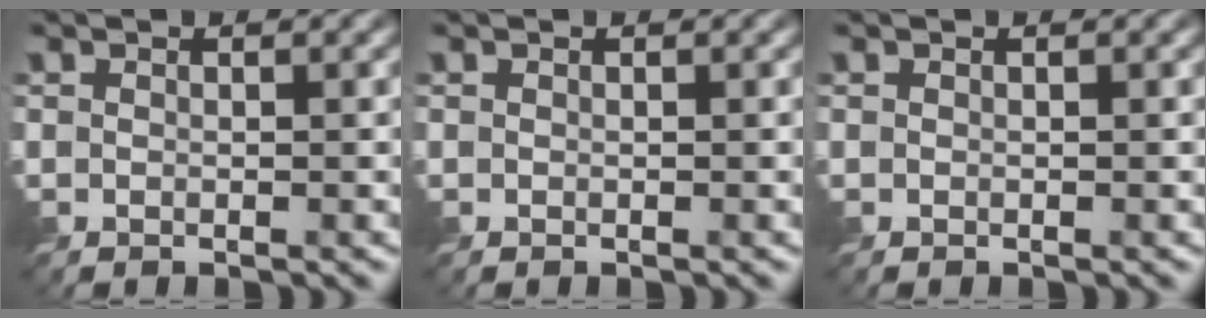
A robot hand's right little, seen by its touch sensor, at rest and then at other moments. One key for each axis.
{"total": 0.0}
{"total": 0.0}